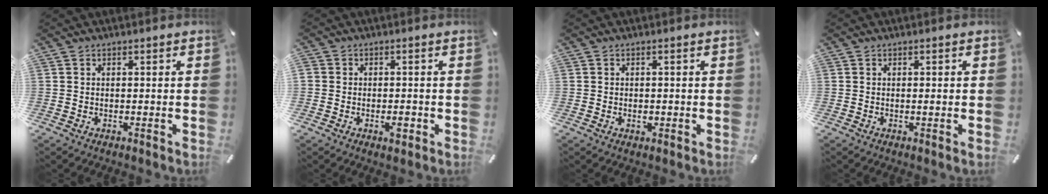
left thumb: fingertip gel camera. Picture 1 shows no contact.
{"total": 2.8, "force": [-1.1, 2.0, 1.7], "torque": [-0.028, 0.004, -0.018]}
{"total": 1.2, "force": [-0.2, 0.6, 1.0], "torque": [-0.019, 0.001, -0.005]}
{"total": 1.4, "force": [-0.1, -0.2, 1.4], "torque": [-0.022, -0.007, -0.002]}